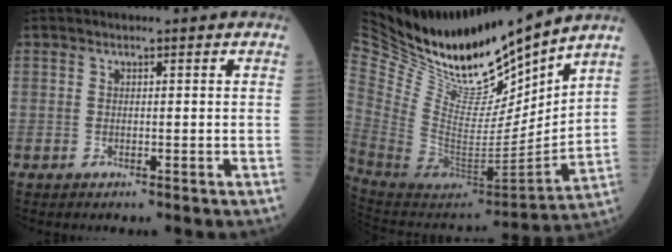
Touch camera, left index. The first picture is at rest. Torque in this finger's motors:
{"motor_torque": [0.96, -1.17, -0.01, -0.01]}